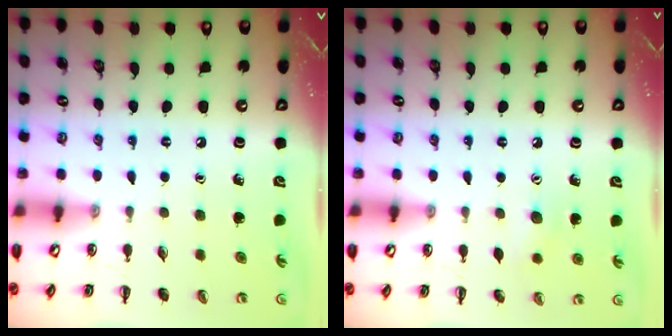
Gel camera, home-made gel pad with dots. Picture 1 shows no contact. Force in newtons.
{"total": 7.7, "press": 7.5, "slide": 1.6}